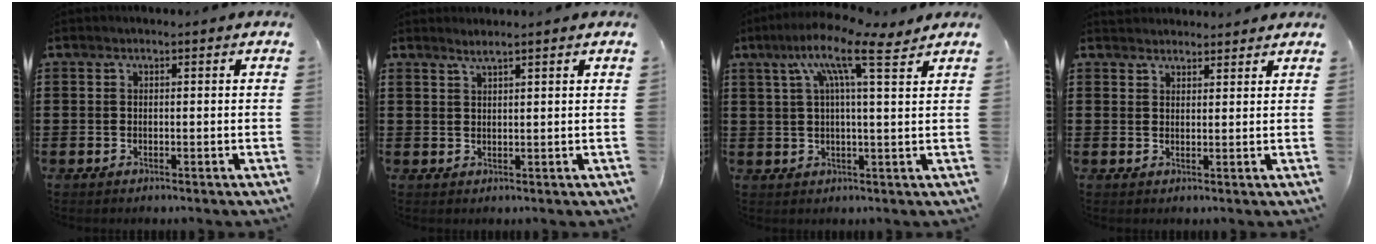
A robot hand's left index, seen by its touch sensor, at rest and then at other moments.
{"total": 1.5, "force": [1.3, -0.4, 0.5], "torque": [-0.011, 0.000, 0.025]}
{"total": 10.1, "force": [6.1, 1.4, 7.8], "torque": [-0.156, -0.015, 0.101]}
{"total": 2.4, "force": [2.2, 0.8, -0.6], "torque": [0.013, -0.004, 0.041]}